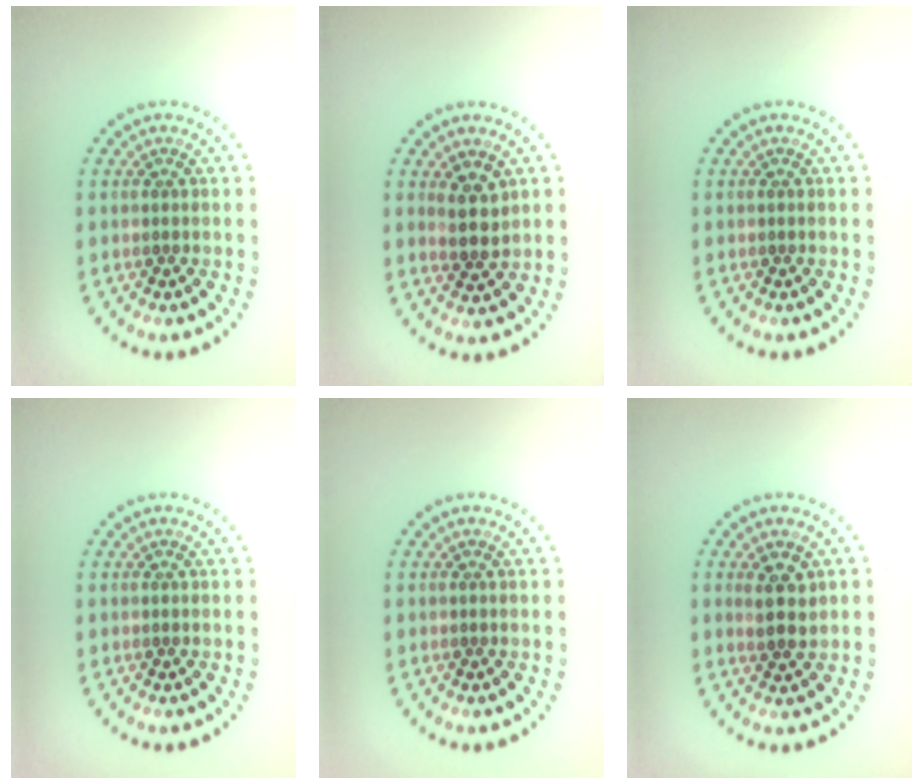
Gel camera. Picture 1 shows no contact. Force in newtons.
{"total": 2.3, "press": 2.0, "slide": 1.0}
{"total": 0.0}
{"total": 0.0}
{"total": 0.0}
{"total": 2.3, "press": 2.1, "slide": 1.0}